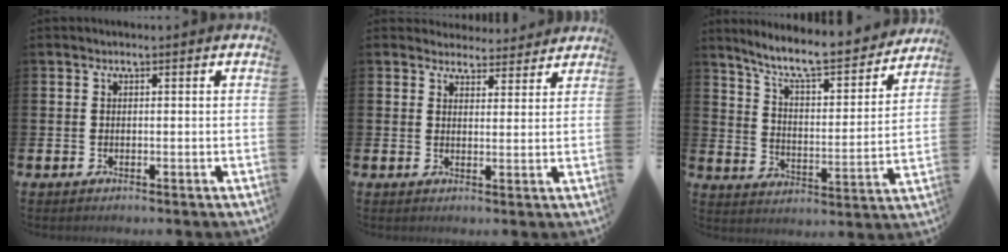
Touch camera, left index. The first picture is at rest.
{"total": 3.8, "force": [3.6, 1.2, -0.2], "torque": [0.002, -0.020, 0.065]}
{"total": 9.2, "force": [8.2, 1.4, 3.7], "torque": [-0.101, -0.057, 0.138]}